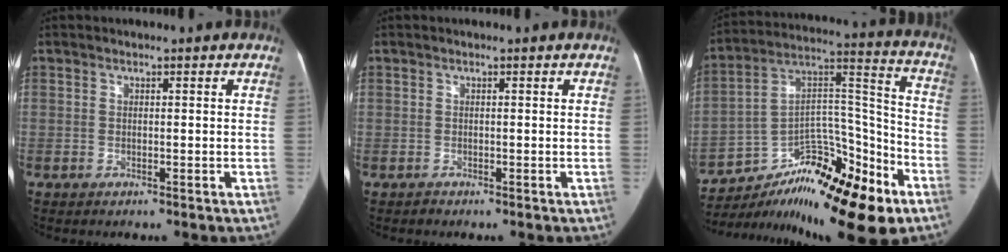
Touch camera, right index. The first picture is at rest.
{"total": 0.8, "force": [-0.4, 0.5, -0.3], "torque": [0.009, 0.005, -0.011]}
{"total": 20.3, "force": [-13.8, 5.3, 14.0], "torque": [-0.199, 0.054, -0.212]}